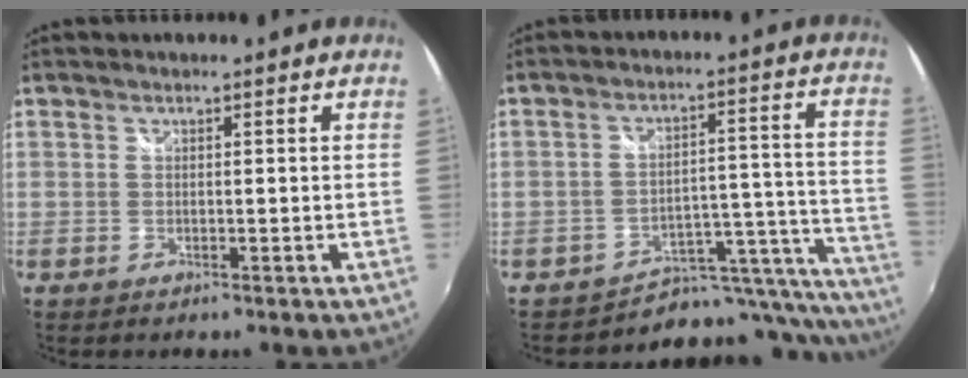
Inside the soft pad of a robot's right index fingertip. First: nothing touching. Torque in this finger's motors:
{"motor_torque": [-1.23, -0.15, -0.87, -0.21]}